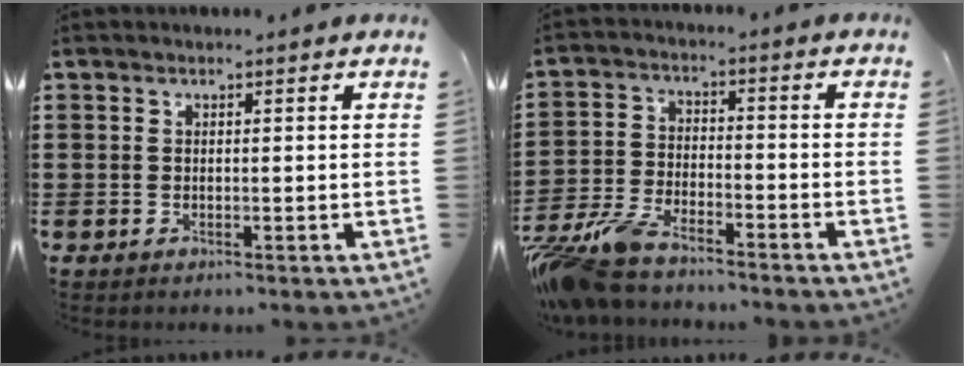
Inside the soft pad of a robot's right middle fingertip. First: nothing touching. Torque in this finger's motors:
{"motor_torque": [1.48, 0.01, 0.33, 0.21]}